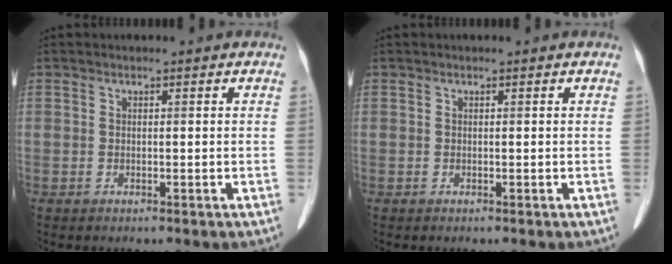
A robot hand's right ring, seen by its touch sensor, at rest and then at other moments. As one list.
[{"total": 0.0}]